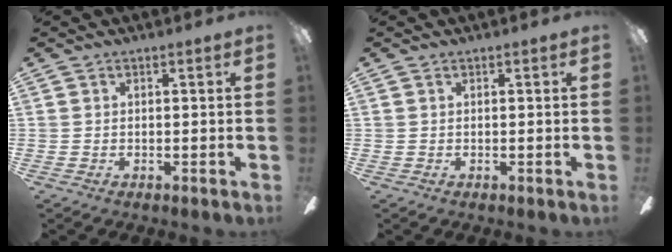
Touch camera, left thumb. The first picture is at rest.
{"total": 0.0}